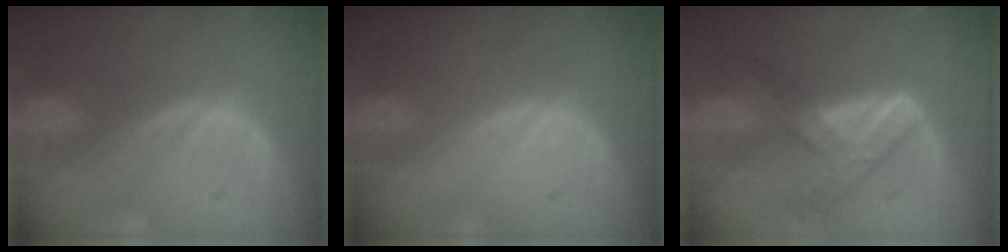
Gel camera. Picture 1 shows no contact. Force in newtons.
{"total": 0.0}
{"total": 7.3, "press": 6.2, "slide": 3.8}